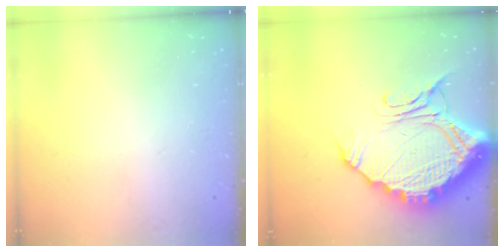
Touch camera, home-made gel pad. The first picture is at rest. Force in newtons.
{"total": 19.5, "press": 19.4, "slide": 2.3}